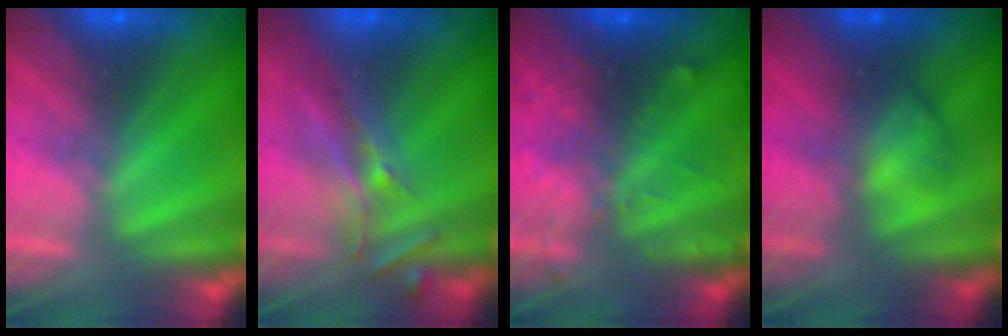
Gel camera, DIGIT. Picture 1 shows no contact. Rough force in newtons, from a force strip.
{"total": 2.6}
{"total": 6.6}
{"total": 2.0}